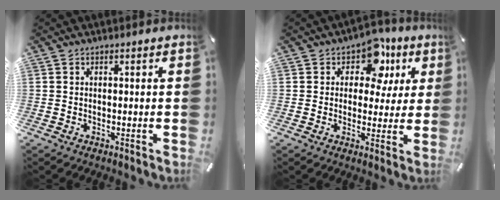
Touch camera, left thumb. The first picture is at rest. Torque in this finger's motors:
{"motor_torque": [0.79, 0.87, 0.50, -0.54, 0.11]}